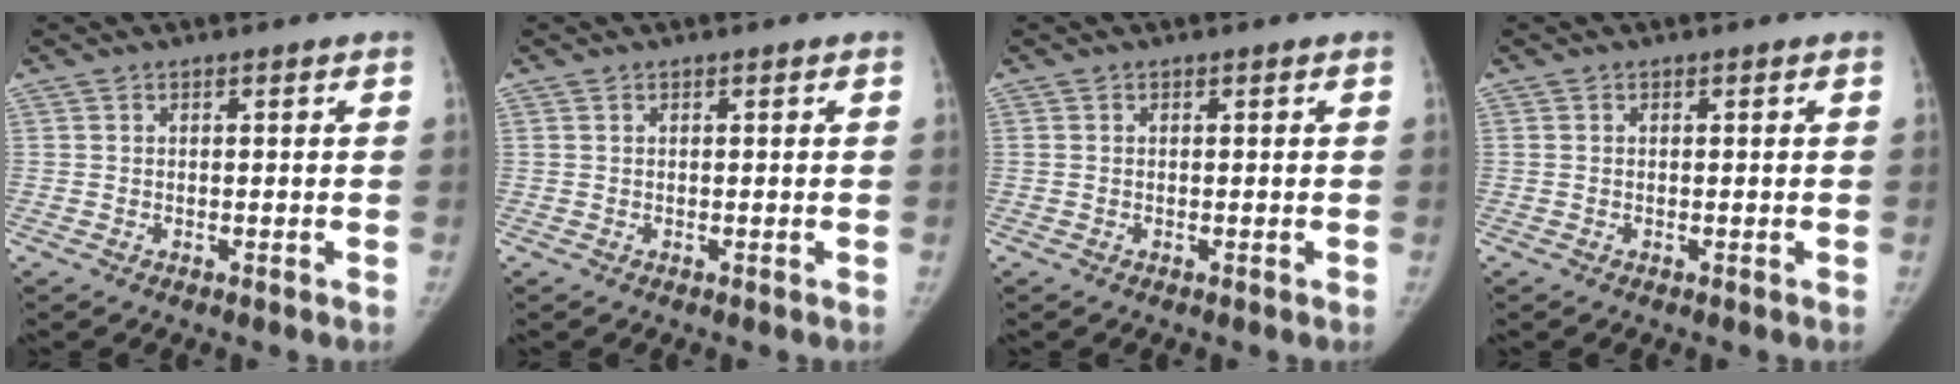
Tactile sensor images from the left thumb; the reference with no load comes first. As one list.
[{"total": 0.0}, {"total": 0.0}, {"total": 0.0}]